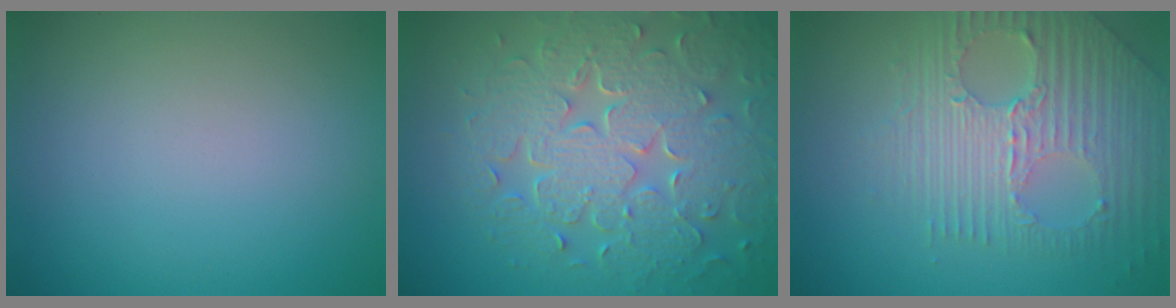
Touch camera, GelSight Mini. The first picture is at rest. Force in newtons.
{"total": 8.8, "press": 6.3, "slide": 6.1}
{"total": 7.1, "press": 4.8, "slide": 5.2}